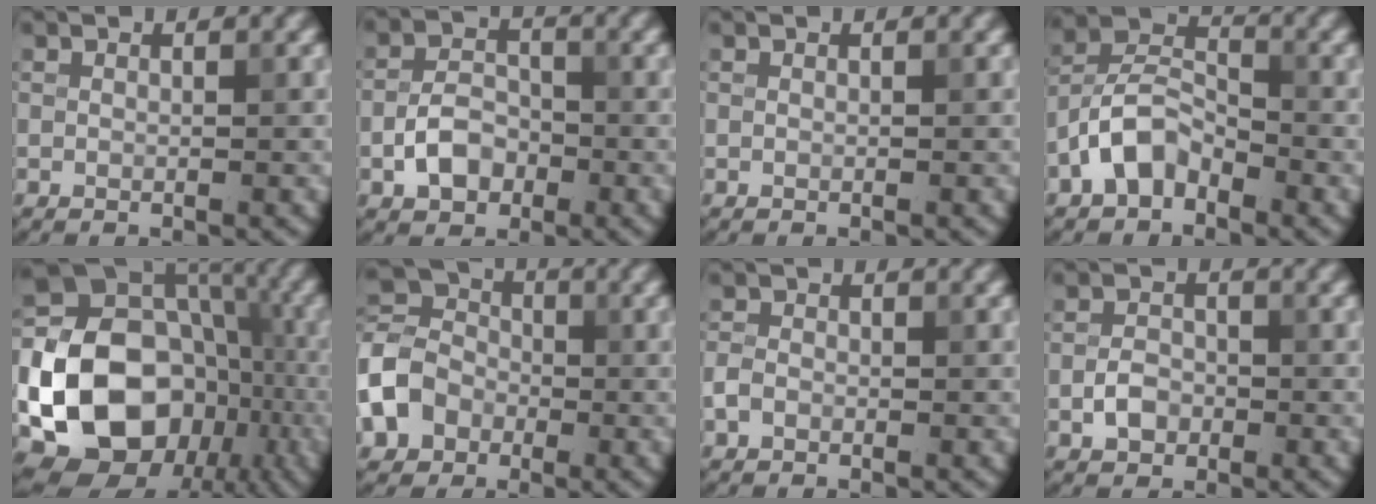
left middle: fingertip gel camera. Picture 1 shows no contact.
{"total": 3.7, "force": [-1.5, 2.5, 2.2], "torque": [-0.035, 0.006, -0.031]}
{"total": 0.0}
{"total": 4.6, "force": [-2.7, 2.6, 2.6], "torque": [-0.050, 0.015, -0.061]}
{"total": 19.4, "force": [-5.4, 15.6, 10.2], "torque": [-0.176, -0.016, -0.097]}
{"total": 6.5, "force": [-2.5, 5.2, 3.0], "torque": [-0.075, 0.007, -0.069]}
{"total": 1.4, "force": [-0.7, 1.1, 0.6], "torque": [-0.010, 0.002, -0.018]}
{"total": 2.2, "force": [-0.9, 1.6, 1.2], "torque": [-0.020, 0.004, -0.021]}